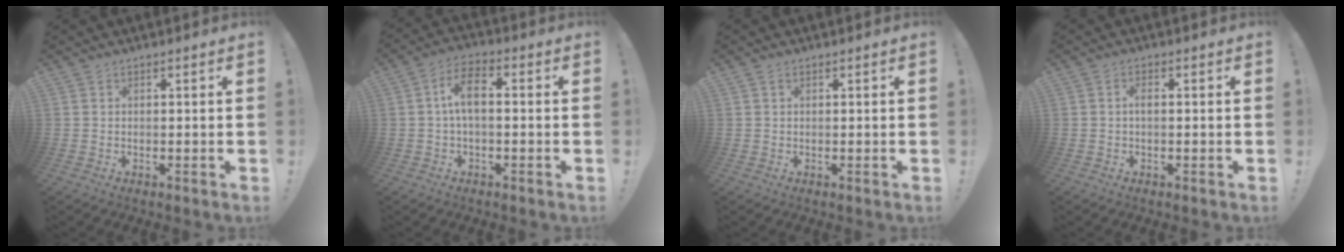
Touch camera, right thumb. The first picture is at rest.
{"total": 7.4, "force": [0.2, 3.3, 6.6], "torque": [-0.140, 0.010, 0.006]}
{"total": 0.6, "force": [0.3, 0.5, 0.1], "torque": [-0.007, 0.003, 0.007]}
{"total": 1.7, "force": [-0.2, 0.5, 1.6], "torque": [-0.038, 0.009, -0.004]}